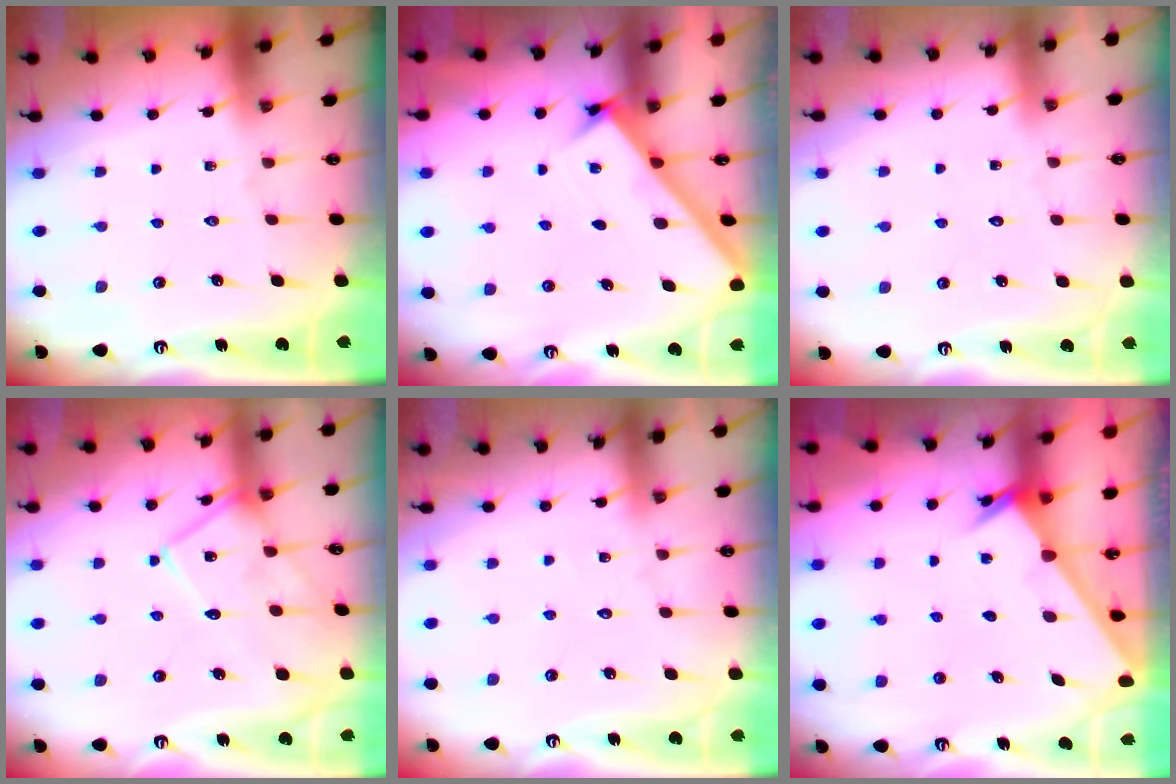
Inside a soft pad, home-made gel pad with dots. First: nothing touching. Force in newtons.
{"total": 2.6, "press": 2.6, "slide": 0.3}
{"total": 3.3, "press": 3.3, "slide": 0.2}
{"total": 11.8, "press": 11.8, "slide": 0.5}
{"total": 2.7, "press": 2.7, "slide": 0.2}
{"total": 2.6, "press": 2.6, "slide": 0.2}